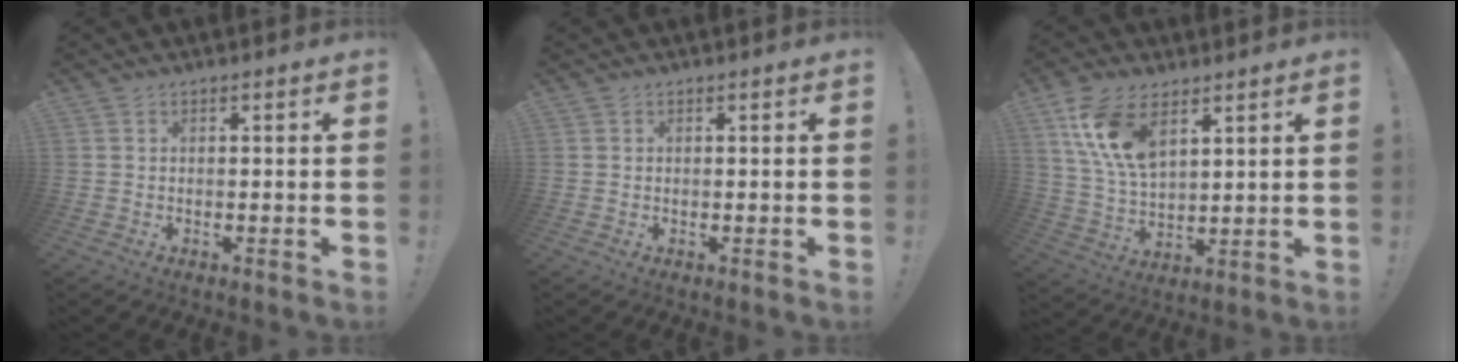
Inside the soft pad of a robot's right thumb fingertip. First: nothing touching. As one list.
[{"total": 1.1, "force": [0.7, 0.7, -0.4], "torque": [0.015, 0.000, 0.011]}, {"total": 14.1, "force": [7.7, 7.4, 9.2], "torque": [-0.193, -0.024, 0.147]}]